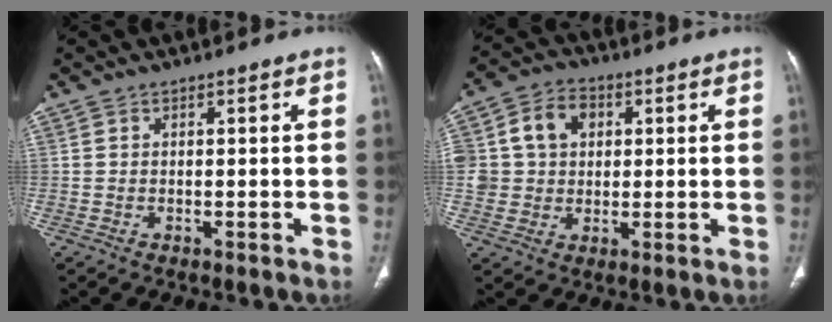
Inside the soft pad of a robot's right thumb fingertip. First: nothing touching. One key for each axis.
{"total": 11.9, "fx": 2.6, "fy": 9.8, "fz": 6.3, "tx": -0.099, "ty": 0.015, "tz": 0.047}